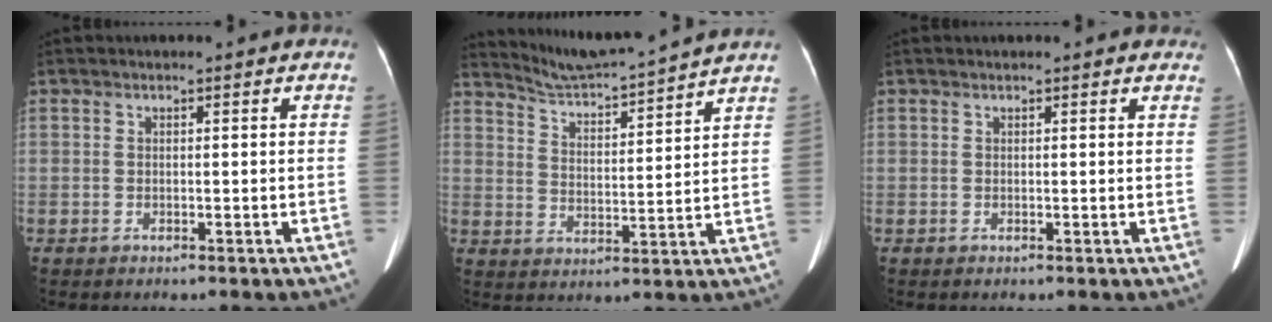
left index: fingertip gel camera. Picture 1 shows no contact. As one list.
[{"total": 11.2, "force": [10.7, -1.5, 2.7], "torque": [-0.059, 0.002, 0.173]}, {"total": 2.6, "force": [2.3, 0.9, 0.7], "torque": [-0.002, 0.015, 0.016]}]